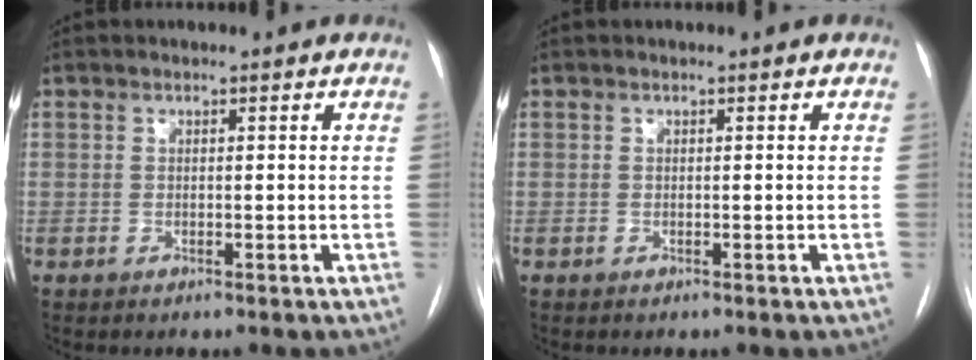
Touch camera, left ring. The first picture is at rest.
{"total": 0.0}